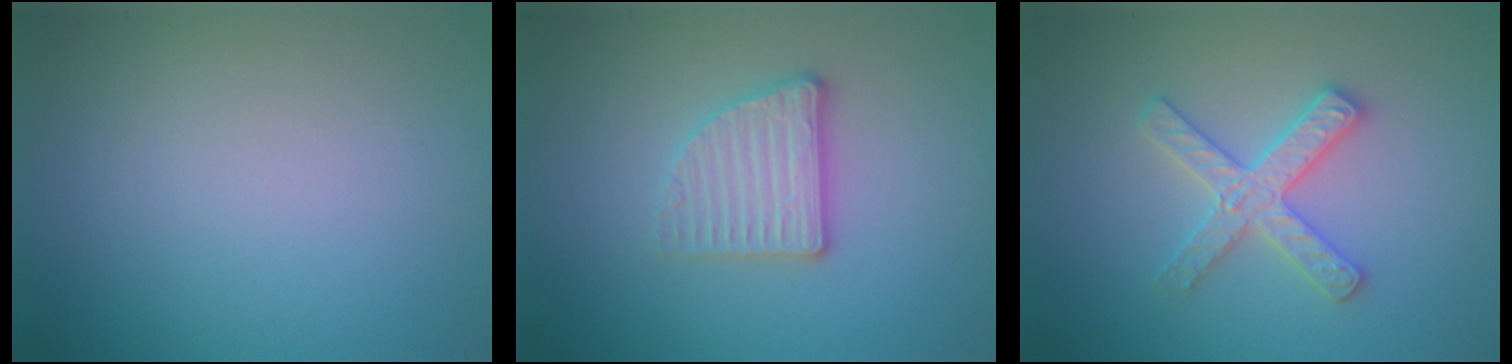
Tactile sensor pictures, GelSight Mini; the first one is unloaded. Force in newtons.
{"total": 3.3, "press": 2.8, "slide": 1.8}
{"total": 2.9, "press": 2.9, "slide": 0.5}